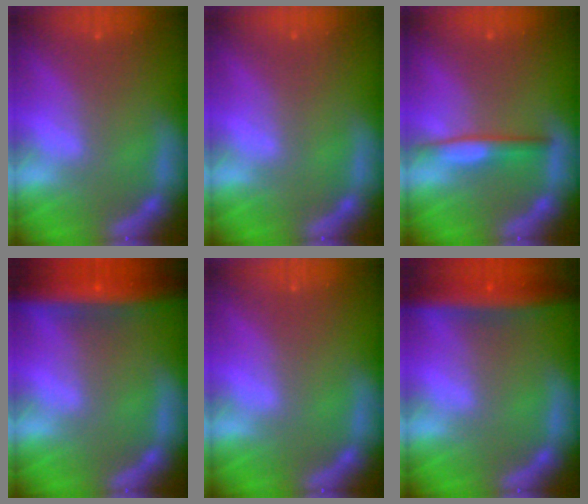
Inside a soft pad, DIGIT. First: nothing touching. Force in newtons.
{"total": 0.0}
{"total": 2.5}
{"total": 10.0}
{"total": 0.0}
{"total": 7.0}